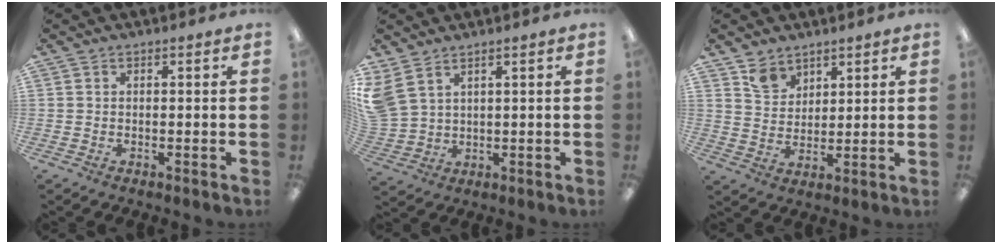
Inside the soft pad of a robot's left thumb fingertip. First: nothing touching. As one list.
[{"total": 6.3, "force": [3.9, 4.0, 2.9], "torque": [-0.081, -0.013, 0.077]}, {"total": 6.3, "force": [4.5, 4.2, 1.1], "torque": [-0.016, -0.021, 0.085]}]